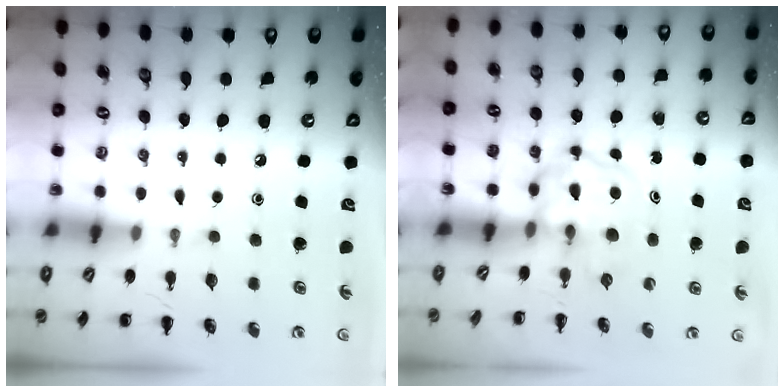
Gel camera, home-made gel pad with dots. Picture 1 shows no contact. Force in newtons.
{"total": 3.9, "press": 3.9, "slide": 0.4}